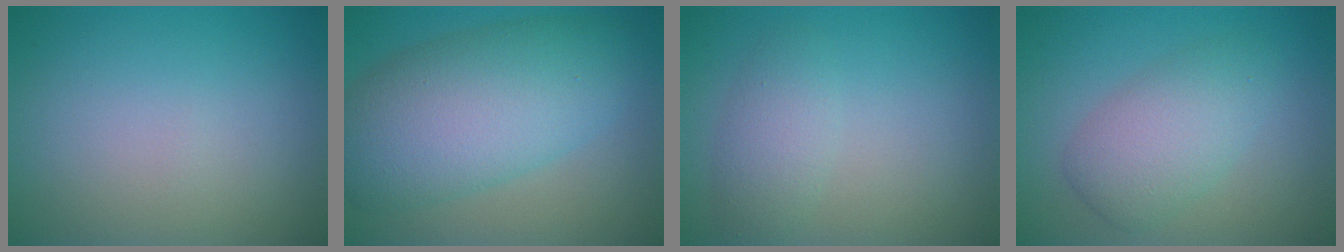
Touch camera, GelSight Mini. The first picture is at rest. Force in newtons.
{"total": 9.7, "press": 9.7, "slide": 0.3}
{"total": 2.4, "press": 2.4, "slide": 0.1}
{"total": 4.3, "press": 4.3, "slide": 0.1}